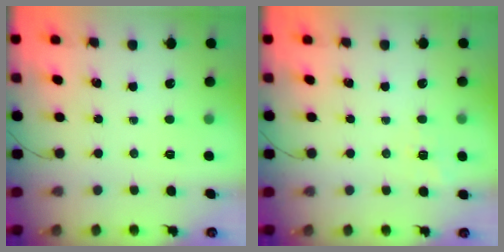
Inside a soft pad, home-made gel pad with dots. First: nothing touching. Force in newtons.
{"total": 5.2, "press": 4.8, "slide": 1.8}